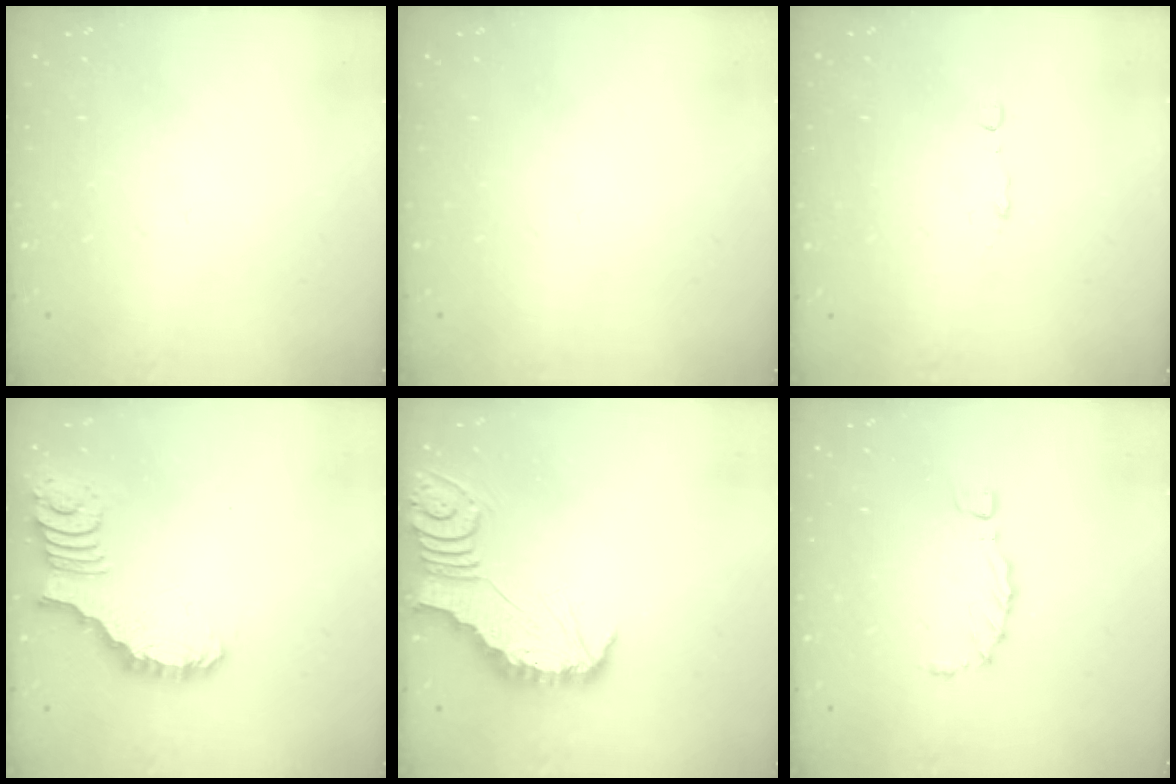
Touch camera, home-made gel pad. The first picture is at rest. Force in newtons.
{"total": 0.0}
{"total": 2.9, "press": 2.8, "slide": 0.7}
{"total": 2.7, "press": 2.7, "slide": 0.2}
{"total": 2.3, "press": 2.3, "slide": 0.3}
{"total": 1.2, "press": 1.2, "slide": 0.3}